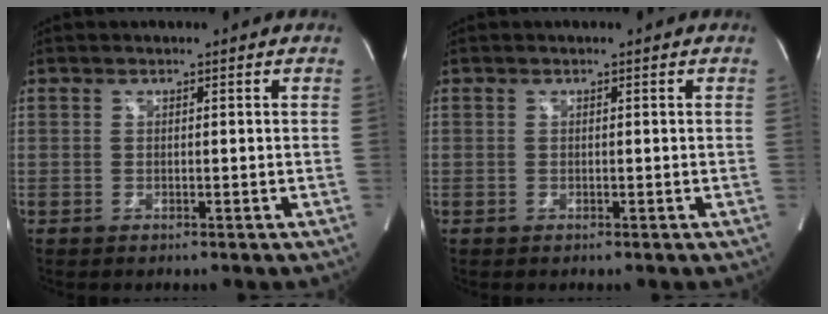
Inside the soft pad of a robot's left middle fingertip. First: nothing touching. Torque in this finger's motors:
{"motor_torque": [-0.02, -0.14, 0.00, 0.00]}